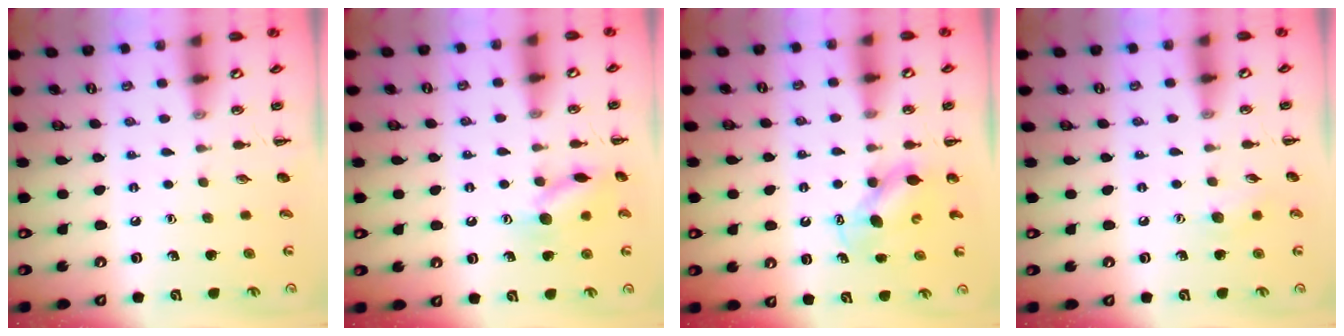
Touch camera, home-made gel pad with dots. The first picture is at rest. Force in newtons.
{"total": 10.9, "press": 10.8, "slide": 0.7}
{"total": 6.6, "press": 6.6, "slide": 0.8}
{"total": 6.0, "press": 5.8, "slide": 1.5}